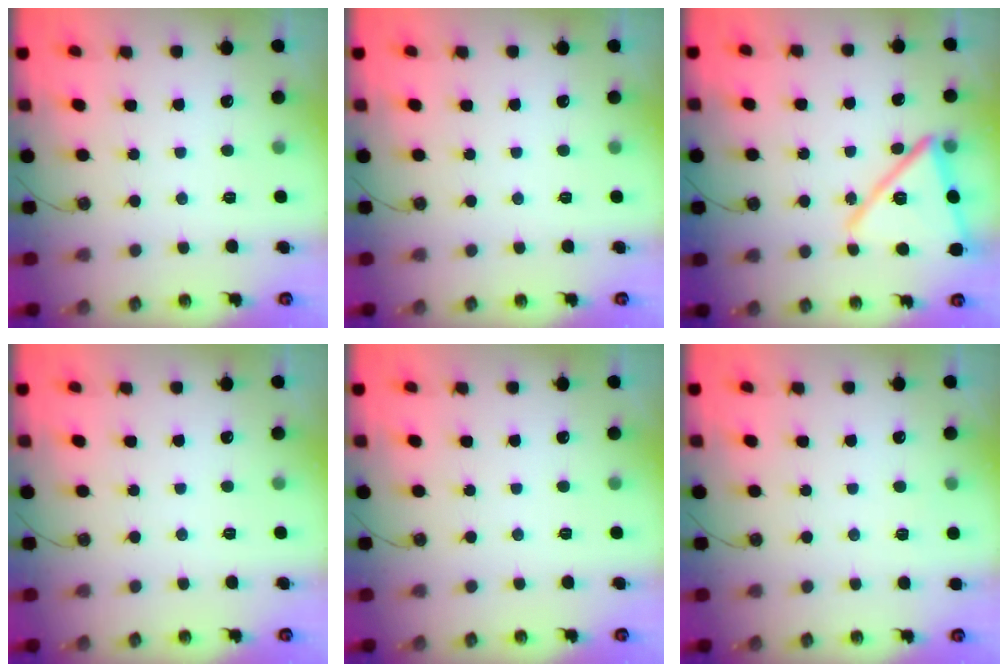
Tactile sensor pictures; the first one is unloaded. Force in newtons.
{"total": 0.0}
{"total": 17.9, "press": 17.9, "slide": 1.4}
{"total": 0.0}
{"total": 0.0}
{"total": 2.6, "press": 1.9, "slide": 1.8}